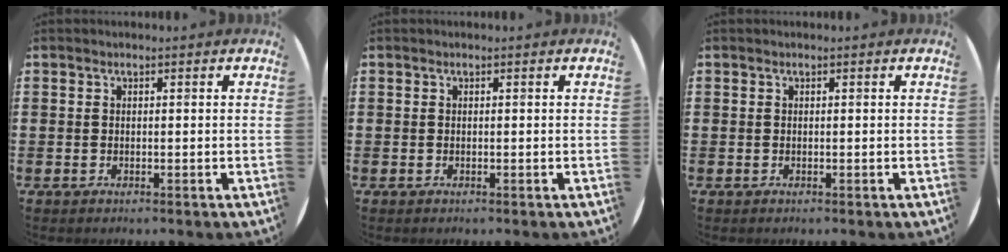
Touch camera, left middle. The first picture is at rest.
{"total": 0.0}
{"total": 0.0}